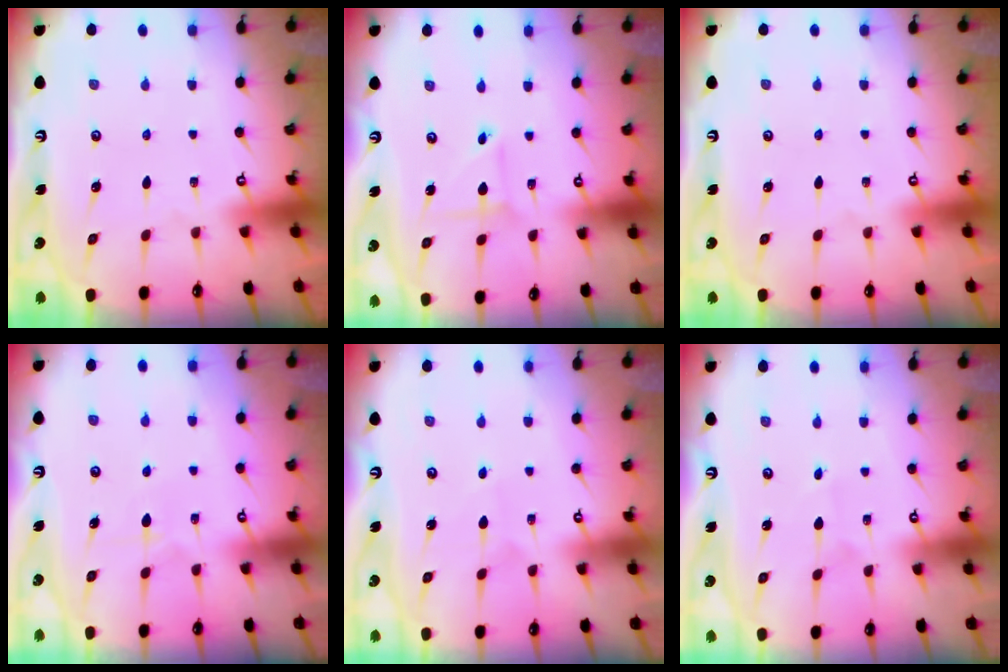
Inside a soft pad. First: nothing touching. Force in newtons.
{"total": 2.2, "press": 2.2, "slide": 0.1}
{"total": 0.0}
{"total": 5.3, "press": 5.3, "slide": 0.4}
{"total": 3.1, "press": 3.1, "slide": 0.3}
{"total": 1.5, "press": 1.4, "slide": 0.1}